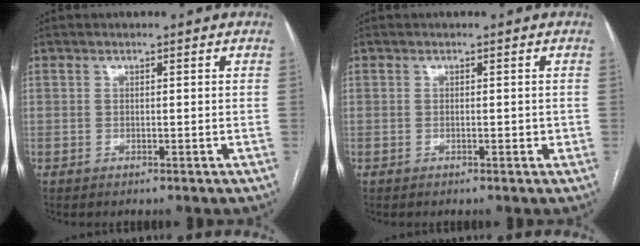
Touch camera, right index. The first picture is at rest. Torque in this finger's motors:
{"motor_torque": [0.27, -0.03, 0.02, 0.01]}